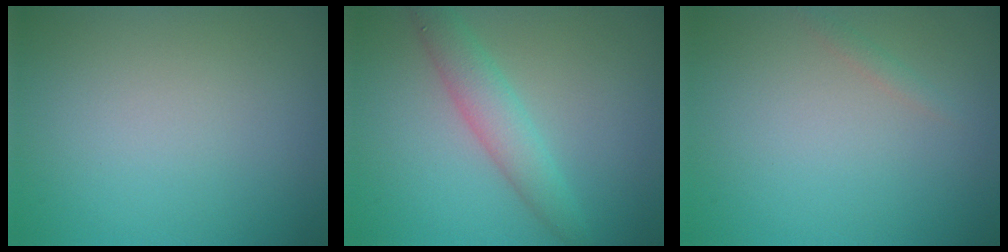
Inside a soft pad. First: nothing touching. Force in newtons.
{"total": 3.4, "press": 3.4, "slide": 0.1}
{"total": 0.7, "press": 0.7, "slide": 0.1}